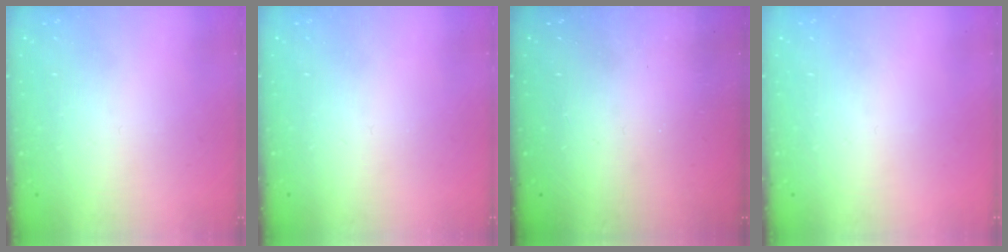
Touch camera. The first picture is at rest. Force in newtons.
{"total": 0.0}
{"total": 1.4, "press": 1.3, "slide": 0.4}
{"total": 0.0}